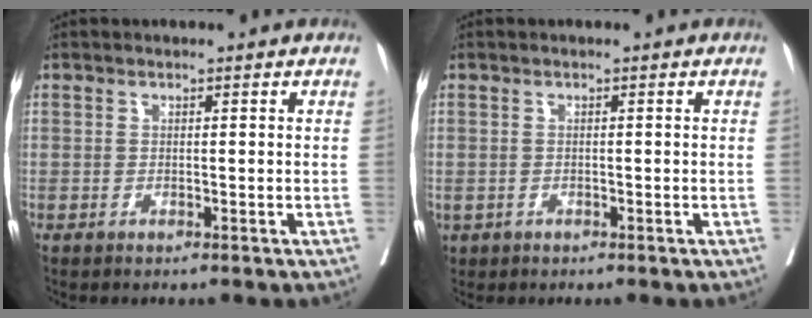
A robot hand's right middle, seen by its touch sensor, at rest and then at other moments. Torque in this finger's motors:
{"motor_torque": [0.46, -0.25, 0.66, 0.21]}